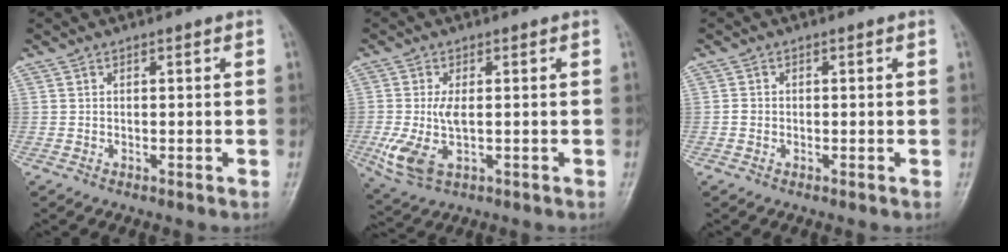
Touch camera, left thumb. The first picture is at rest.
{"total": 7.7, "force": [-1.3, 4.0, 6.5], "torque": [-0.153, -0.004, -0.017]}
{"total": 1.1, "force": [-0.4, 0.9, 0.4], "torque": [-0.008, 0.002, -0.011]}